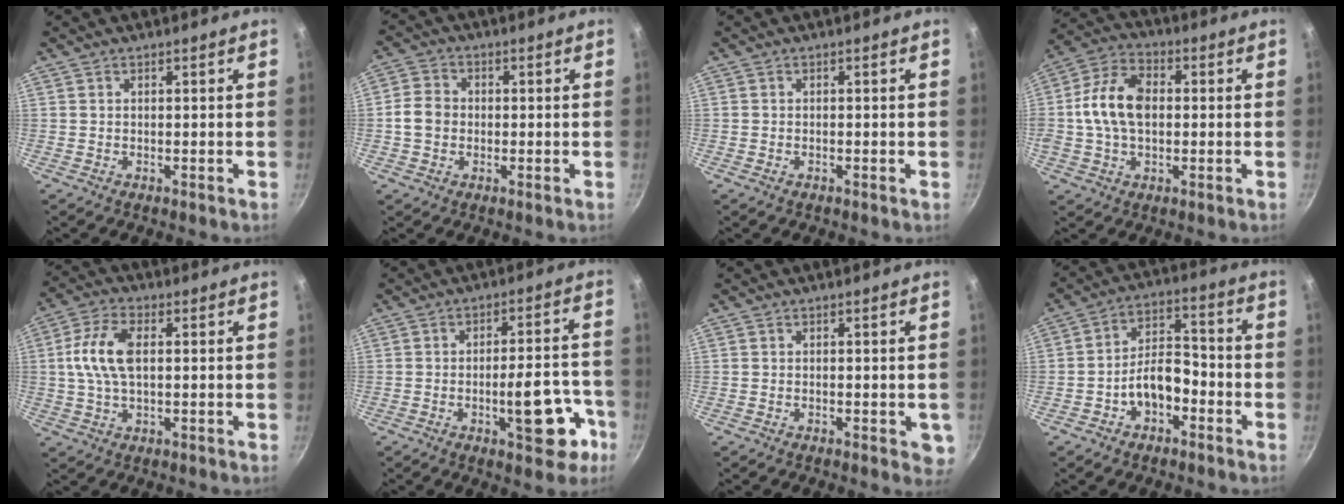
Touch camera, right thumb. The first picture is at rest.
{"total": 5.2, "force": [-0.5, 4.4, 2.7], "torque": [-0.037, 0.013, -0.019]}
{"total": 0.5, "force": [-0.3, 0.3, 0.3], "torque": [-0.005, 0.001, -0.006]}
{"total": 12.4, "force": [0.4, 8.2, 9.3], "torque": [-0.162, 0.022, -0.007]}
{"total": 9.6, "force": [1.1, 5.0, 8.2], "torque": [-0.165, 0.016, 0.015]}
{"total": 12.3, "force": [-4.9, 4.9, 10.2], "torque": [-0.099, 0.037, -0.062]}
{"total": 3.5, "force": [-0.9, 1.7, 2.9], "torque": [-0.022, -0.001, -0.011]}
{"total": 9.1, "force": [-3.8, 5.7, 6.1], "torque": [-0.075, 0.051, -0.064]}